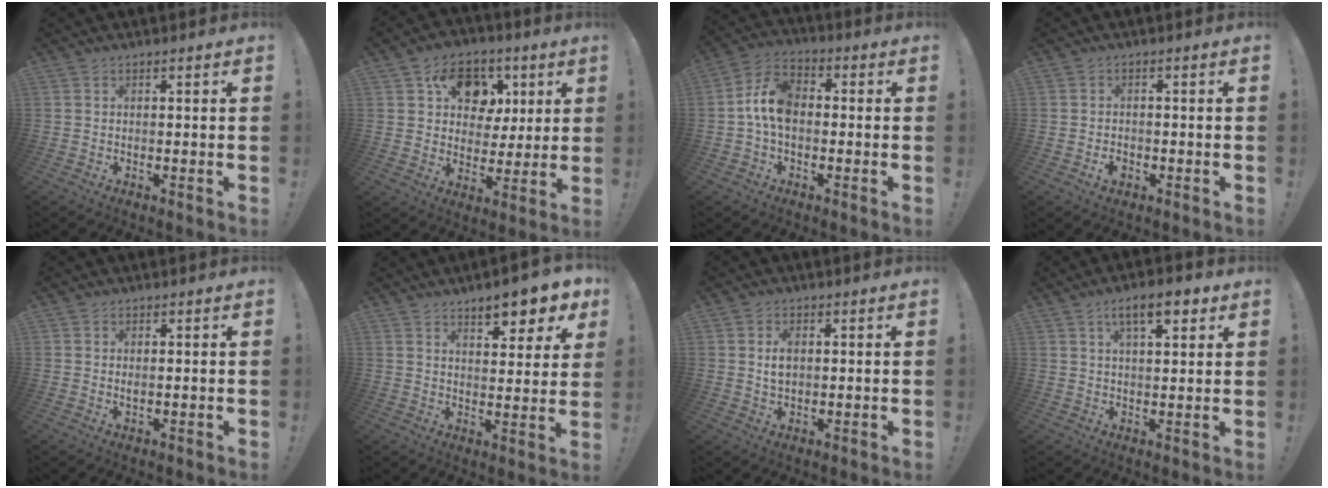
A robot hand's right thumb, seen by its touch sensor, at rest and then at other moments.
{"total": 14.8, "force": [5.4, 11.8, 7.1], "torque": [-0.100, -0.012, 0.107]}
{"total": 10.3, "force": [0.0, 6.8, 7.8], "torque": [-0.148, 0.010, 0.005]}
{"total": 2.1, "force": [-1.3, 1.3, 1.1], "torque": [-0.001, -0.002, -0.024]}
{"total": 0.9, "force": [0.5, 0.7, 0.4], "torque": [-0.009, 0.002, 0.009]}
{"total": 8.6, "force": [6.1, 2.6, 5.4], "torque": [-0.068, -0.042, 0.104]}
{"total": 4.0, "force": [0.7, 2.9, 2.8], "torque": [-0.042, 0.001, 0.009]}
{"total": 8.7, "force": [4.4, 3.2, 6.8], "torque": [-0.100, -0.011, 0.071]}